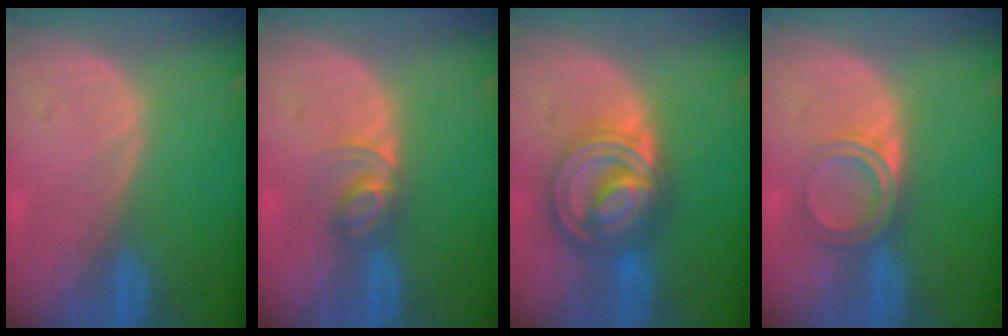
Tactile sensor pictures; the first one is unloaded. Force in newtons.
{"total": 3.9, "press": 3.8, "slide": 0.5}
{"total": 9.2, "press": 9.2, "slide": 0.6}
{"total": 4.7, "press": 4.2, "slide": 2.1}